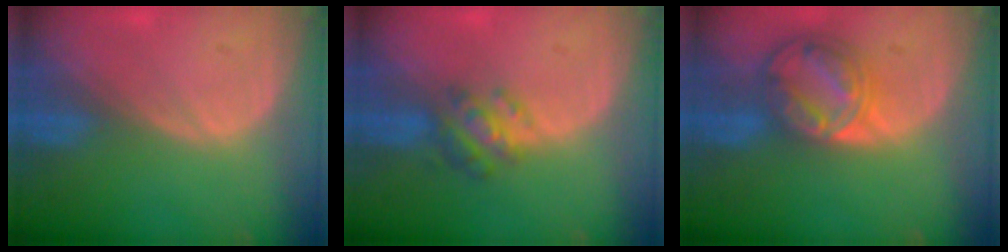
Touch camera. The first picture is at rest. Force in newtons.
{"total": 4.5, "press": 4.5, "slide": 0.6}
{"total": 8.7, "press": 7.5, "slide": 4.6}